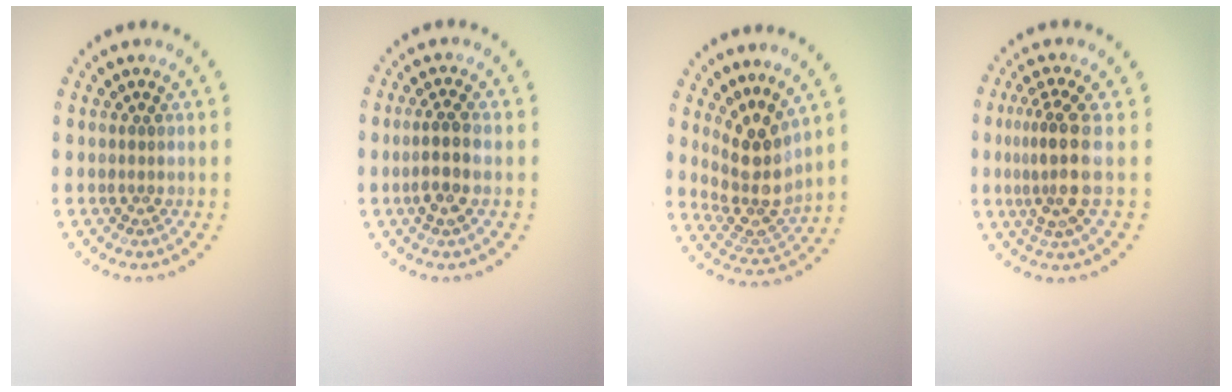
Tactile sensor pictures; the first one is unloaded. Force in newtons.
{"total": 2.3, "press": 2.2, "slide": 0.8}
{"total": 4.1, "press": 3.2, "slide": 2.6}
{"total": 3.8, "press": 3.0, "slide": 2.4}